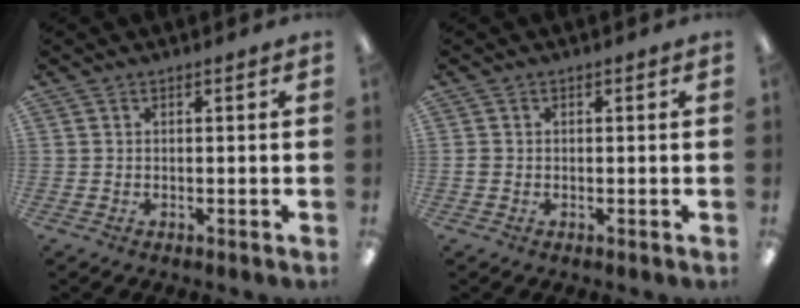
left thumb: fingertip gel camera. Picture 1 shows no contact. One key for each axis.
{"total": 0.9, "fx": -0.3, "fy": 0.8, "fz": 0.4, "tx": -0.008, "ty": 0.003, "tz": -0.006}